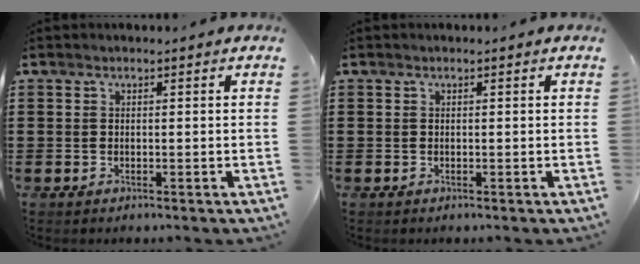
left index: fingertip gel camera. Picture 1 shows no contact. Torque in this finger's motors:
{"motor_torque": [-0.01, -0.01, 0.00, 0.00]}